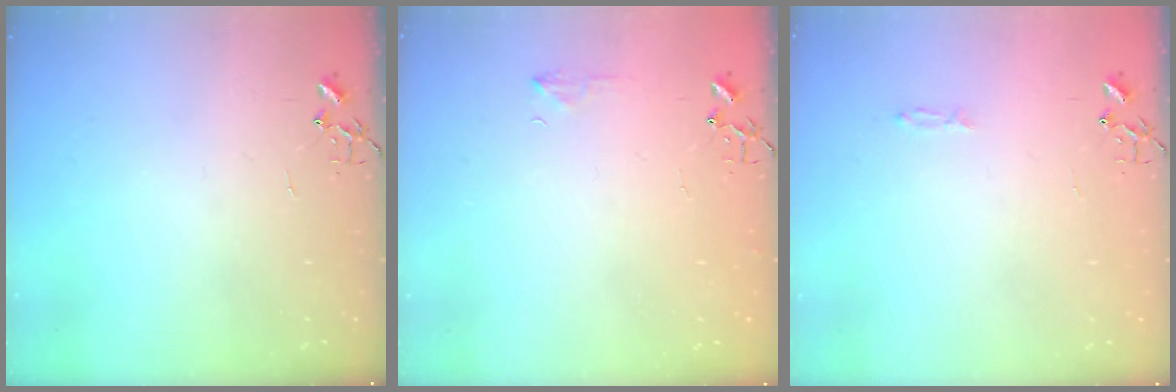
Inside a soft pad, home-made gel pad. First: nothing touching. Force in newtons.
{"total": 6.4, "press": 6.3, "slide": 0.7}
{"total": 3.1, "press": 3.1, "slide": 0.4}